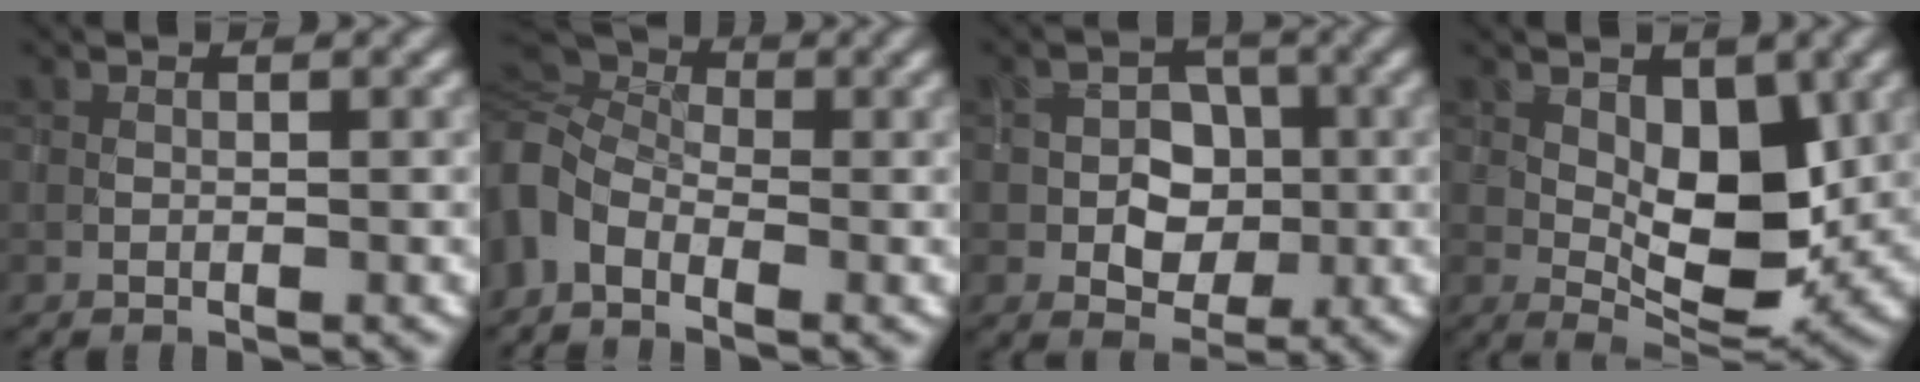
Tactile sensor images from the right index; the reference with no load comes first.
{"total": 6.0, "force": [-0.8, 4.0, 4.4], "torque": [-0.113, 0.003, -0.034]}
{"total": 4.9, "force": [-0.7, 3.8, 2.9], "torque": [-0.020, -0.001, -0.022]}
{"total": 6.1, "force": [1.0, 3.4, 4.9], "torque": [-0.075, -0.013, 0.024]}